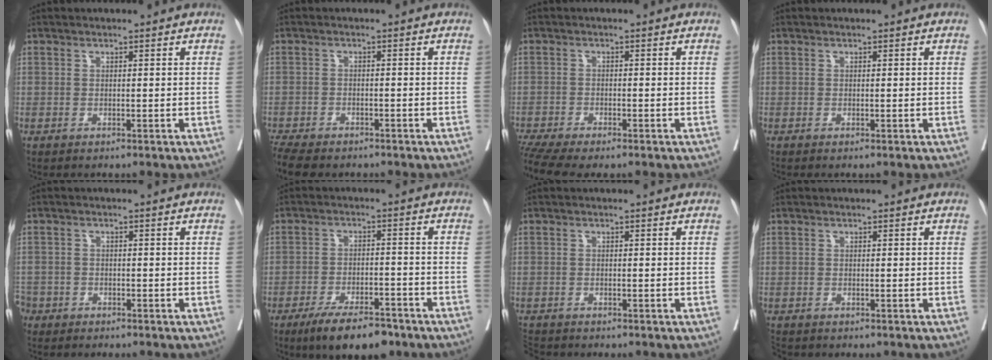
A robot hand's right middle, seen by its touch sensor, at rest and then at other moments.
{"total": 8.3, "force": [-6.9, 2.5, 3.8], "torque": [-0.069, -0.010, -0.108]}
{"total": 8.6, "force": [-6.7, 2.2, 4.9], "torque": [-0.093, -0.001, -0.110]}
{"total": 0.0}
{"total": 4.3, "force": [-3.3, 2.8, 0.5], "torque": [-0.016, 0.003, -0.067]}
{"total": 9.6, "force": [-7.1, 2.7, 5.8], "torque": [-0.087, -0.010, -0.117]}
{"total": 2.4, "force": [-2.3, 0.7, 0.0], "torque": [0.001, -0.009, -0.043]}
{"total": 1.8, "force": [-1.6, 0.9, 0.3], "torque": [-0.008, -0.003, -0.030]}